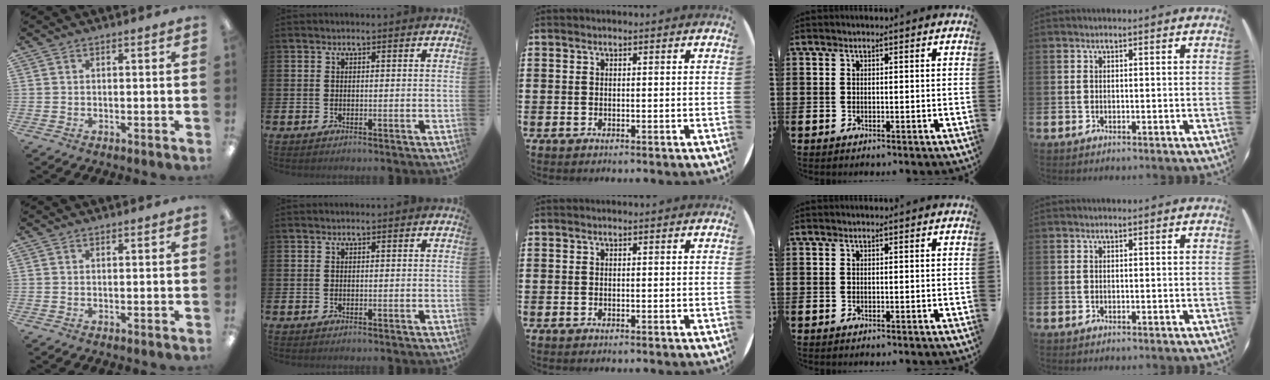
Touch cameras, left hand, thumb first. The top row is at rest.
{}